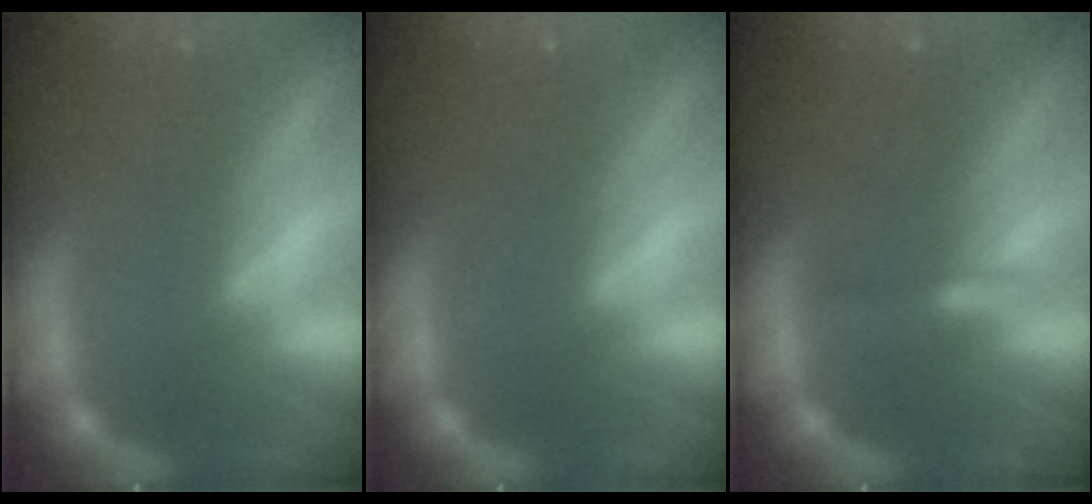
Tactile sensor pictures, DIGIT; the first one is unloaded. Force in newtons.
{"total": 0.0}
{"total": 0.9}